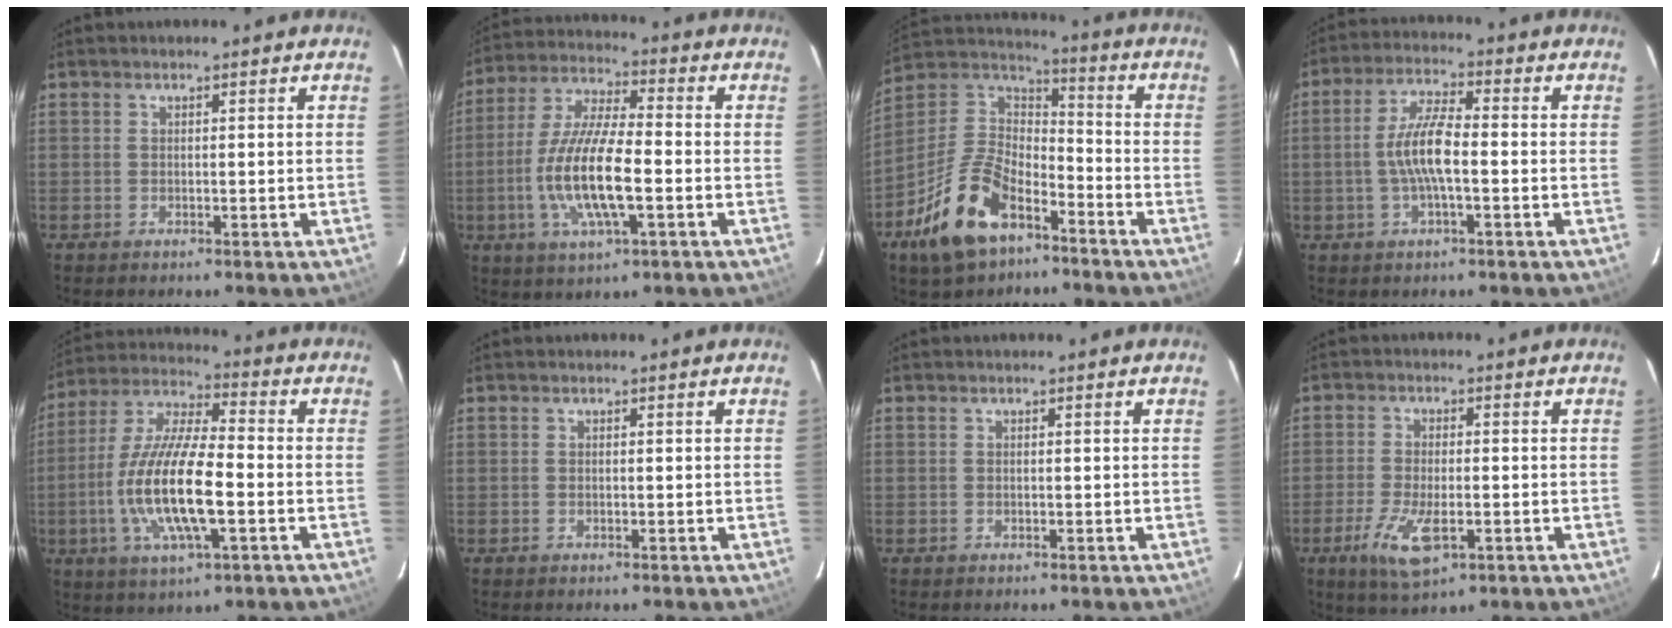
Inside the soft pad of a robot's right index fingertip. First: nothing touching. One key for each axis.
{"total": 14.2, "fx": -3.4, "fy": 3.7, "fz": 13.3, "tx": -0.275, "ty": -0.007, "tz": -0.066}
{"total": 17.5, "fx": -10.1, "fy": 9.0, "fz": 11.1, "tx": -0.240, "ty": 0.005, "tz": -0.184}
{"total": 7.9, "fx": -1.3, "fy": 1.8, "fz": 7.6, "tx": -0.155, "ty": 0.008, "tz": -0.027}
{"total": 16.3, "fx": -3.7, "fy": 4.3, "fz": 15.2, "tx": -0.311, "ty": -0.009, "tz": -0.073}
{"total": 0.0}
{"total": 0.0}
{"total": 8.7, "fx": -3.5, "fy": 3.2, "fz": 7.2, "tx": -0.157, "ty": -0.019, "tz": -0.063}